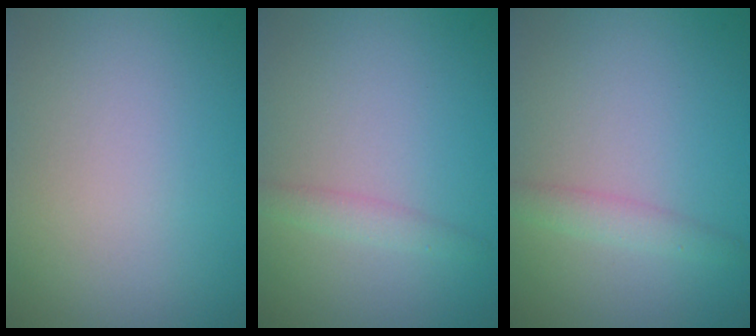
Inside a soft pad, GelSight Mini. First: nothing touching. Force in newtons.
{"total": 1.4, "press": 1.4, "slide": 0.0}
{"total": 1.8, "press": 1.8, "slide": 0.0}